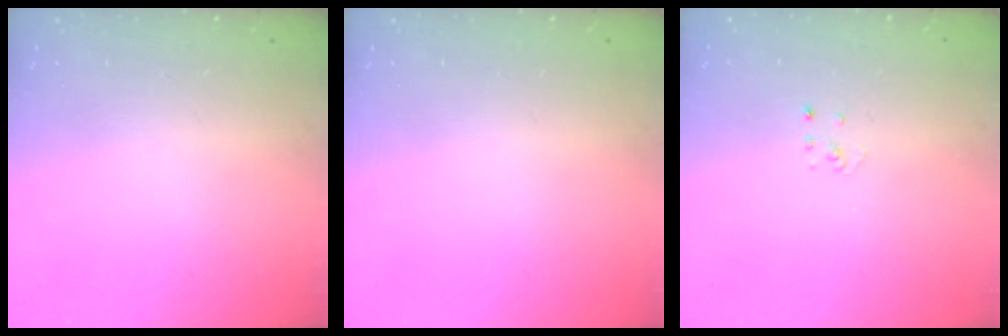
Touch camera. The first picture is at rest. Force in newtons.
{"total": 0.0}
{"total": 2.1, "press": 2.1, "slide": 0.1}